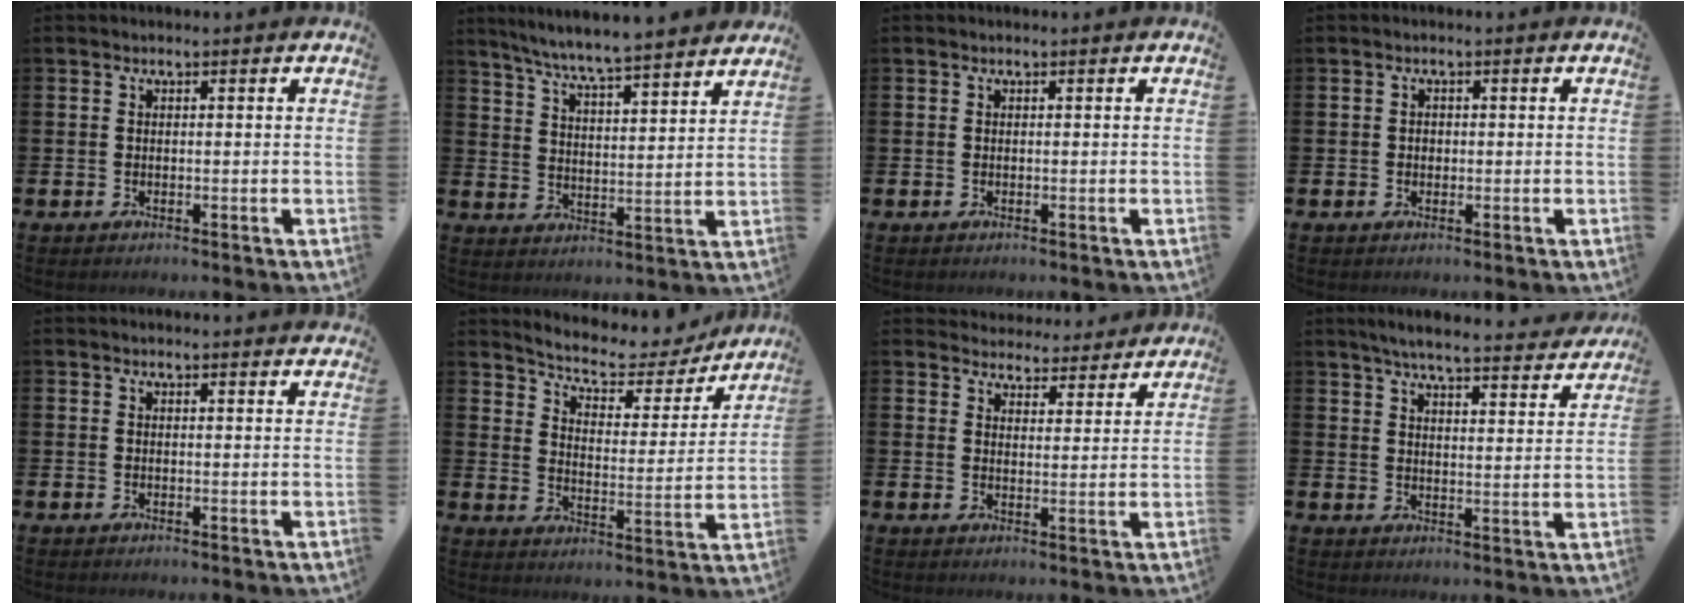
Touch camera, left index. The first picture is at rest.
{"total": 6.9, "force": [6.6, -0.4, 2.0], "torque": [-0.063, -0.048, 0.114]}
{"total": 0.0}
{"total": 1.0, "force": [0.0, 0.8, 0.4], "torque": [0.000, 0.004, -0.004]}
{"total": 0.8, "force": [0.8, -0.1, 0.1], "torque": [0.010, -0.007, 0.012]}
{"total": 6.4, "force": [5.7, 2.2, 1.7], "torque": [-0.061, -0.042, 0.092]}
{"total": 4.3, "force": [4.1, 1.1, -0.3], "torque": [-0.002, -0.034, 0.071]}
{"total": 6.0, "force": [5.7, 0.3, 1.8], "torque": [-0.042, -0.041, 0.097]}